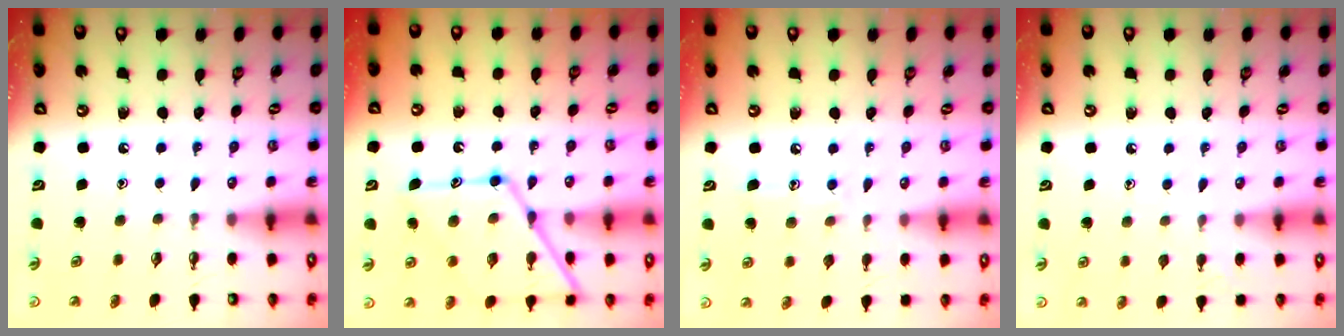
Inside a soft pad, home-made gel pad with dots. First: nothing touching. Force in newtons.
{"total": 16.0, "press": 16.0, "slide": 1.5}
{"total": 7.8, "press": 7.8, "slide": 0.5}
{"total": 4.7, "press": 4.7, "slide": 0.5}